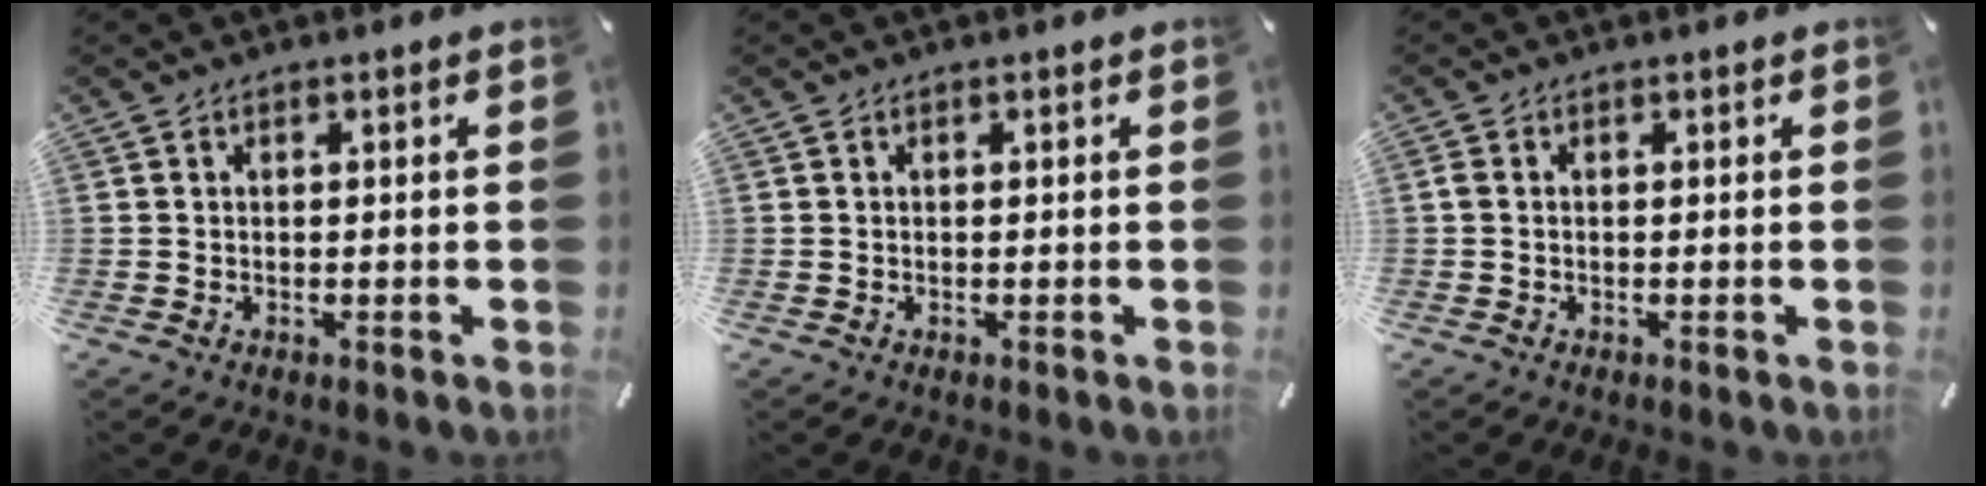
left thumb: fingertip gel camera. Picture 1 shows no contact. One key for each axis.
{"total": 0.0}
{"total": 0.8, "fx": -0.2, "fy": 0.6, "fz": 0.6, "tx": -0.011, "ty": 0.002, "tz": -0.005}